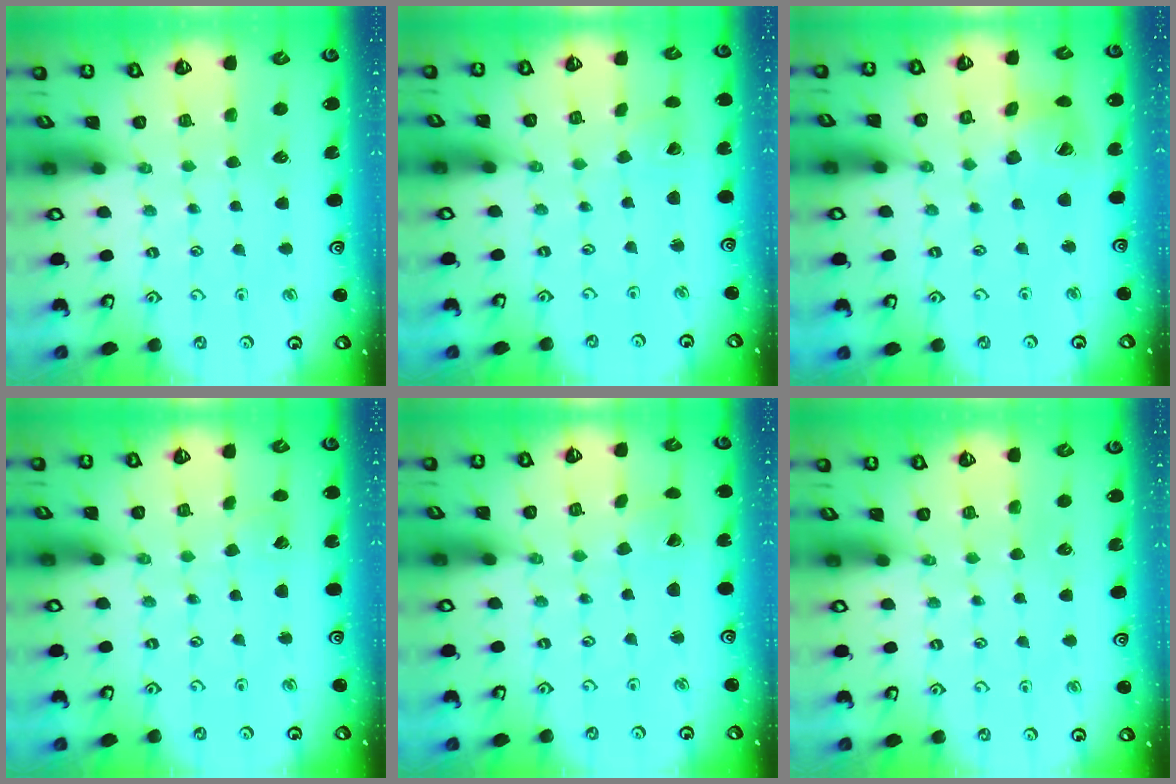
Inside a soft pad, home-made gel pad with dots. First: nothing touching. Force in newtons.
{"total": 1.6, "press": 1.6, "slide": 0.1}
{"total": 11.9, "press": 11.8, "slide": 1.4}
{"total": 2.0, "press": 2.0, "slide": 0.1}
{"total": 0.7, "press": 0.7, "slide": 0.0}
{"total": 0.0}